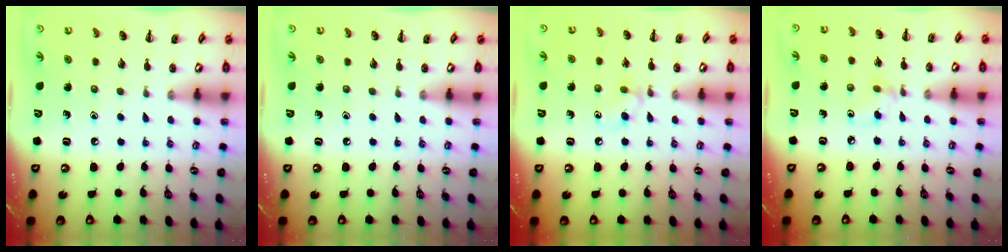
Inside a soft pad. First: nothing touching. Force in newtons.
{"total": 0.0}
{"total": 4.3, "press": 3.9, "slide": 1.6}
{"total": 2.8, "press": 2.6, "slide": 1.0}